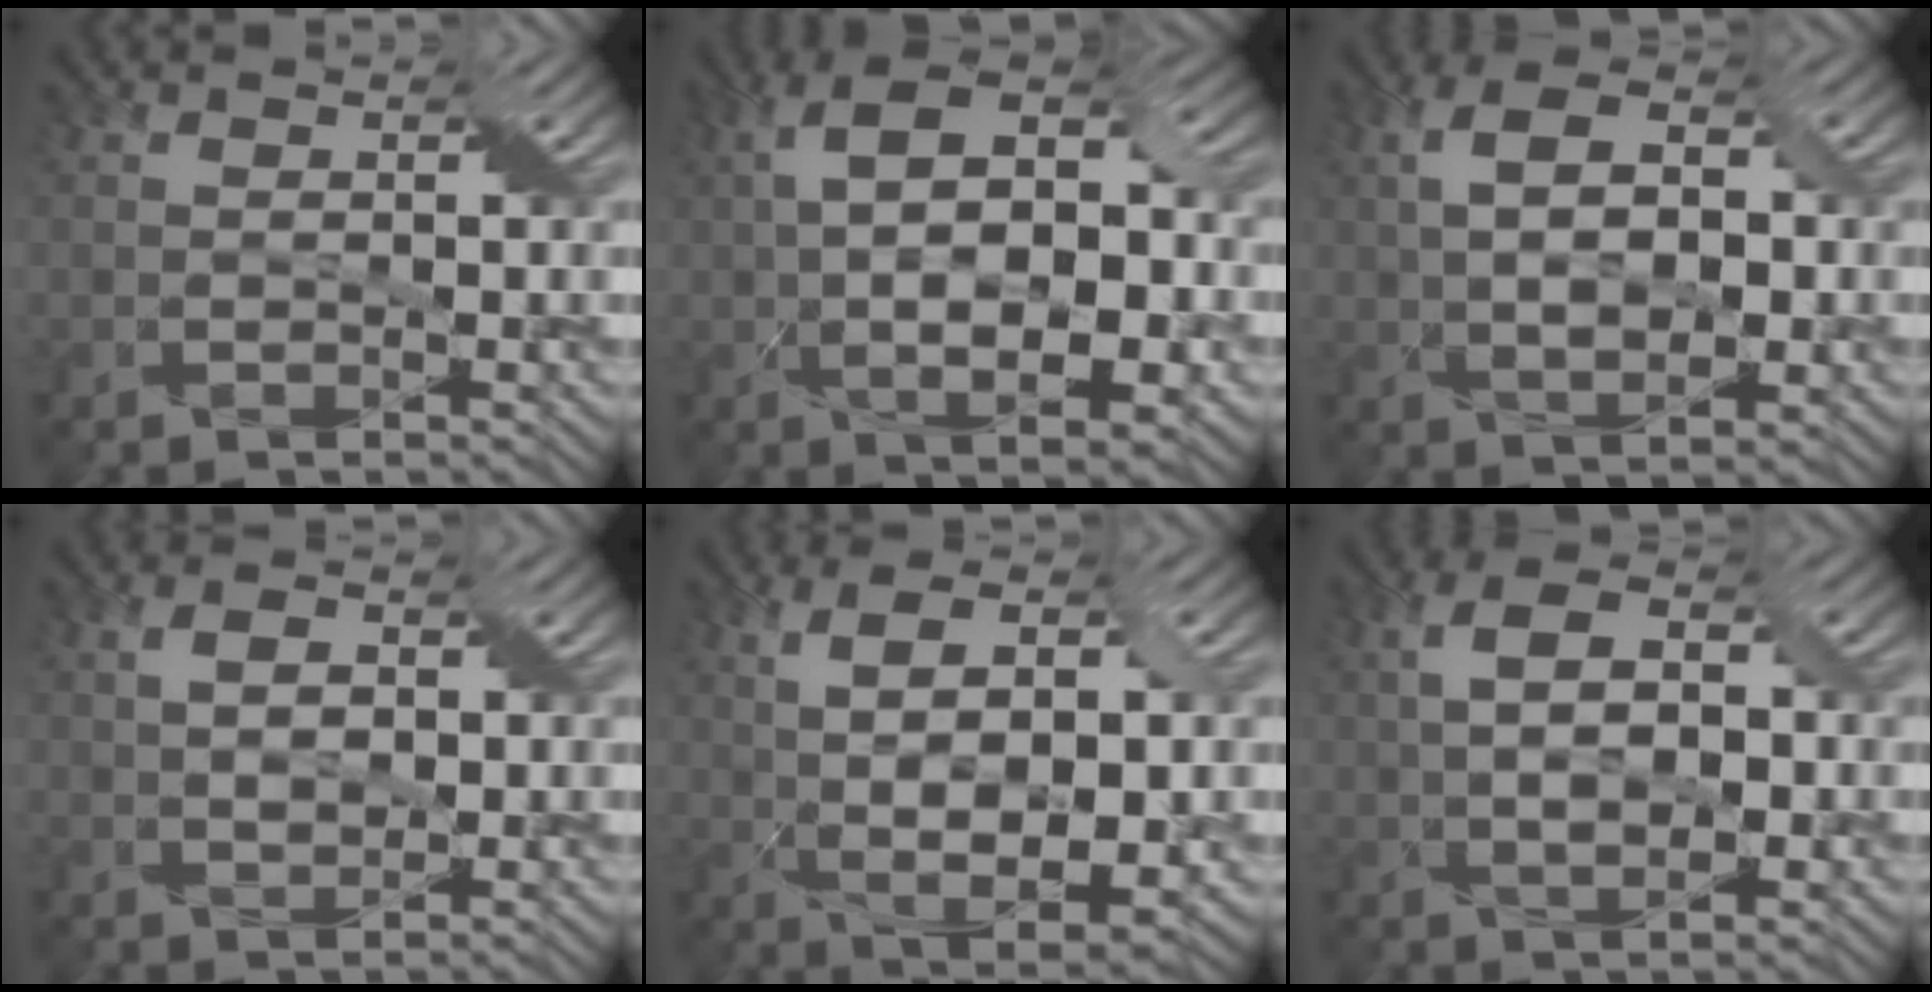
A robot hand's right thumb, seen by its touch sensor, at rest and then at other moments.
{"total": 13.3, "force": [0.1, 6.6, 11.6], "torque": [-0.192, 0.013, 0.003]}
{"total": 7.8, "force": [0.6, 4.0, 6.7], "torque": [-0.130, 0.009, 0.006]}
{"total": 3.6, "force": [0.6, 2.1, 2.9], "torque": [-0.054, -0.001, 0.011]}
{"total": 9.9, "force": [0.7, 4.2, 8.9], "torque": [-0.164, 0.003, 0.017]}
{"total": 7.1, "force": [0.4, 3.6, 6.1], "torque": [-0.120, 0.009, 0.003]}